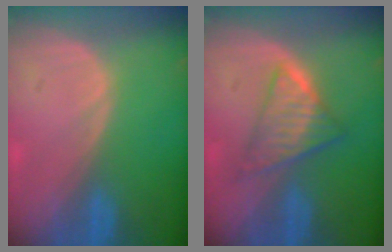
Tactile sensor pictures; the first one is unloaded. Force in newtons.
{"total": 6.1, "press": 5.7, "slide": 2.1}